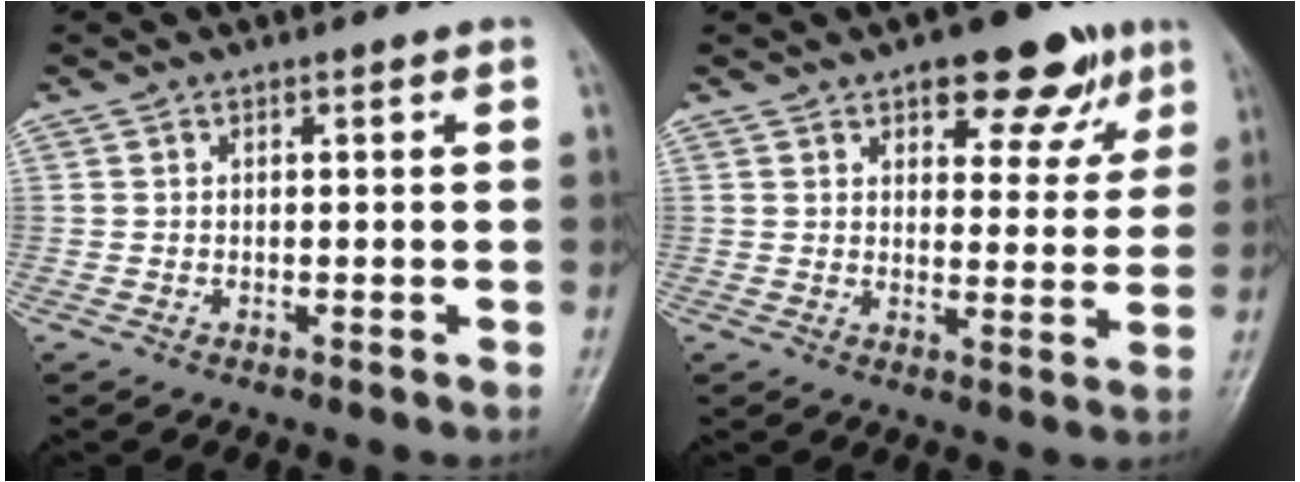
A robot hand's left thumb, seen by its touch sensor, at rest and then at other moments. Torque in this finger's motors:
{"motor_torque": [0.21, 0.27, 0.74, -0.54, 0.00]}